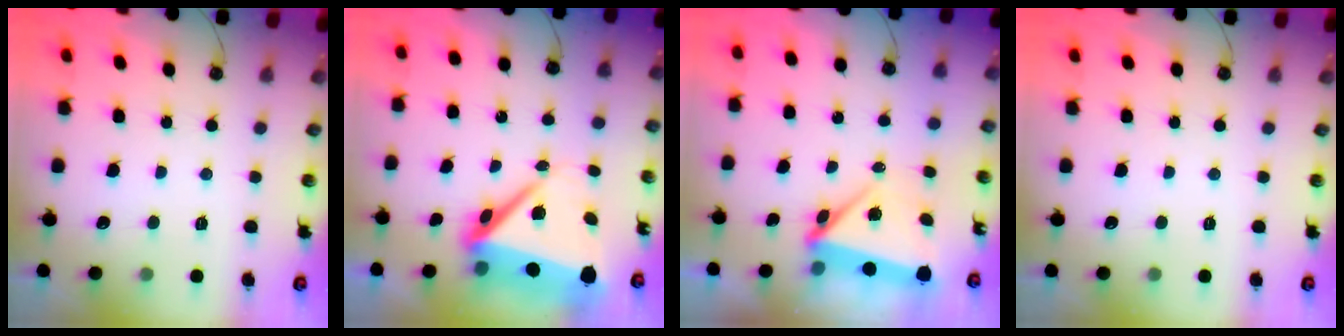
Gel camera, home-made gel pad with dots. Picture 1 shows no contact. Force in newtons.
{"total": 11.2, "press": 11.1, "slide": 1.2}
{"total": 5.9, "press": 5.9, "slide": 0.6}
{"total": 0.0}